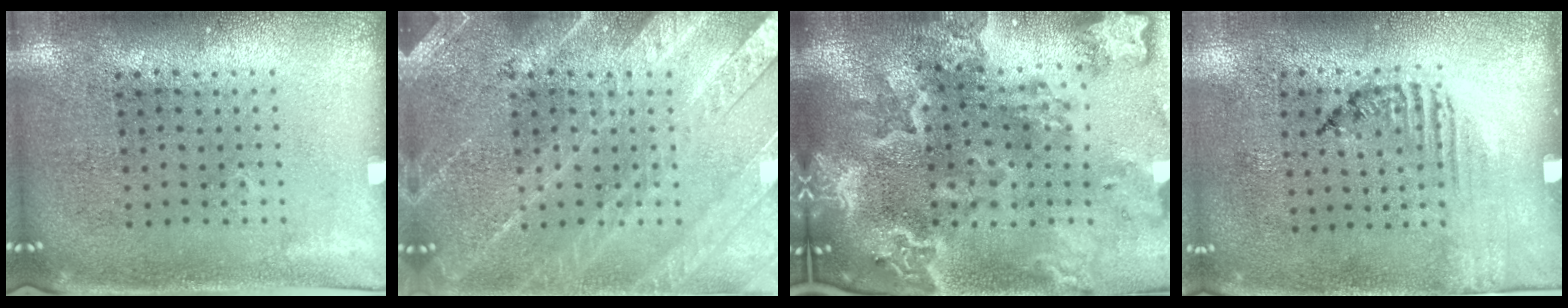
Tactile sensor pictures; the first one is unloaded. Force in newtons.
{"total": 4.6, "press": 4.6, "slide": 0.7}
{"total": 4.6, "press": 3.7, "slide": 2.8}
{"total": 1.6, "press": 1.1, "slide": 1.2}